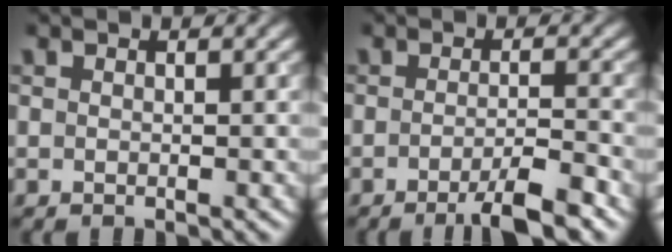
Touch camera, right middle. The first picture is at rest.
{"total": 4.2, "force": [-2.4, 0.8, 3.4], "torque": [-0.051, -0.002, -0.045]}